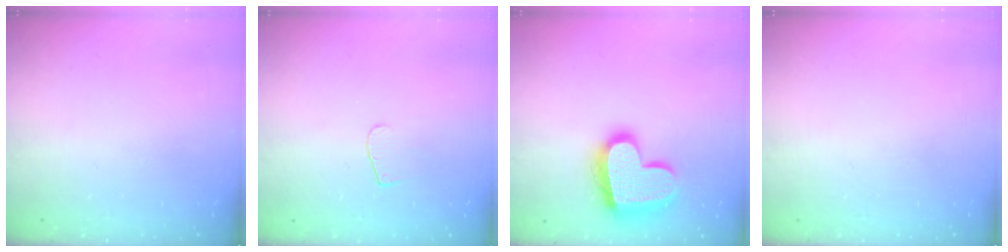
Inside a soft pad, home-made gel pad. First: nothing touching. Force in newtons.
{"total": 4.8, "press": 4.8, "slide": 0.4}
{"total": 18.2, "press": 18.1, "slide": 1.4}
{"total": 0.0}